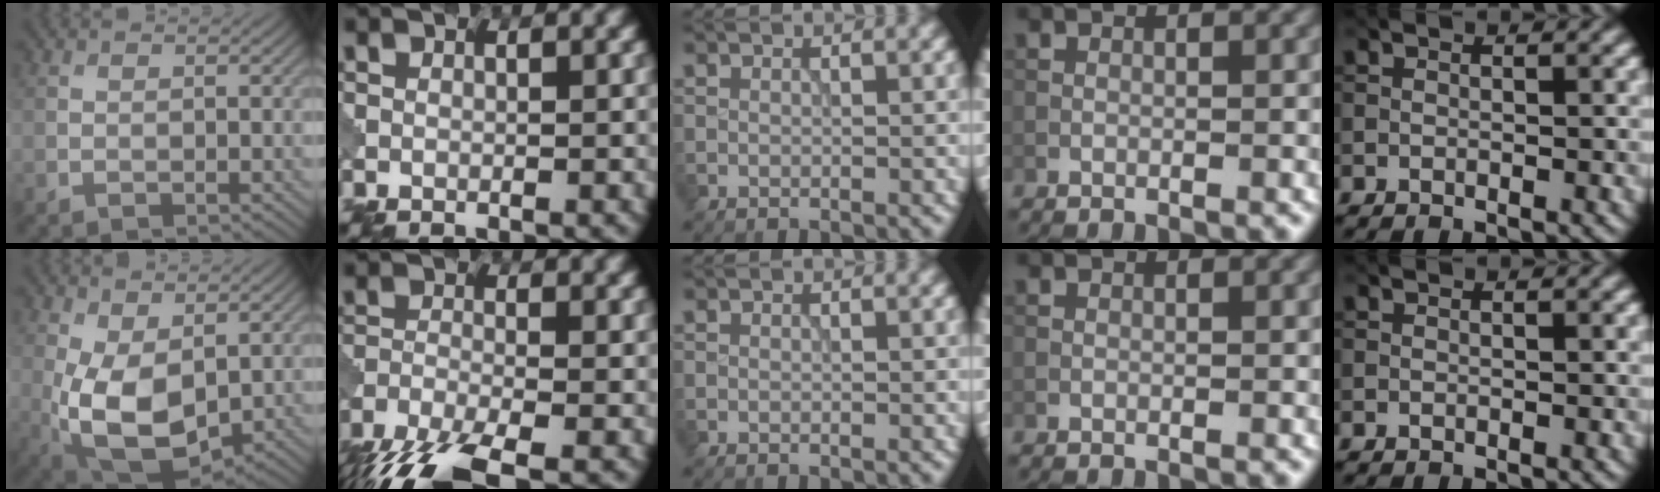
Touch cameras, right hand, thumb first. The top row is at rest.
{"thumb": {"total": 10.8, "force": [-1.0, 6.2, 8.7], "torque": [-0.206, -0.017, -0.012]}, "index": {"total": 8.5, "force": [-6.3, 2.3, 5.2], "torque": [-0.116, -0.017, -0.123]}}